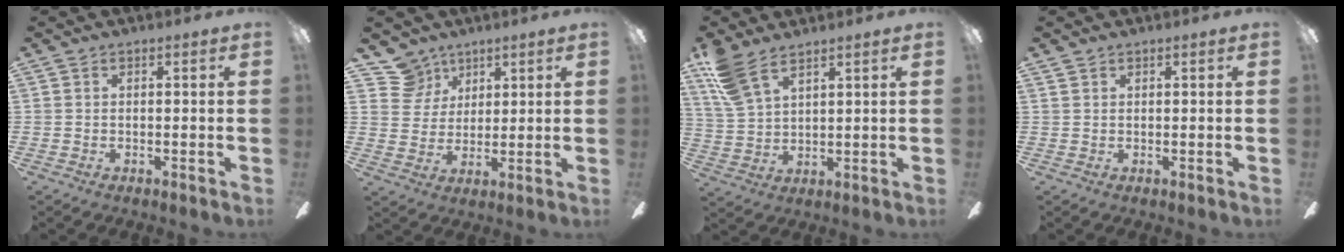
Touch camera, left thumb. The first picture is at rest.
{"total": 9.4, "force": [6.5, 6.6, 1.0], "torque": [-0.029, -0.036, 0.128]}
{"total": 9.4, "force": [7.2, 3.2, 5.1], "torque": [-0.125, -0.027, 0.139]}
{"total": 0.7, "force": [0.5, 0.4, 0.1], "torque": [-0.002, 0.002, 0.010]}